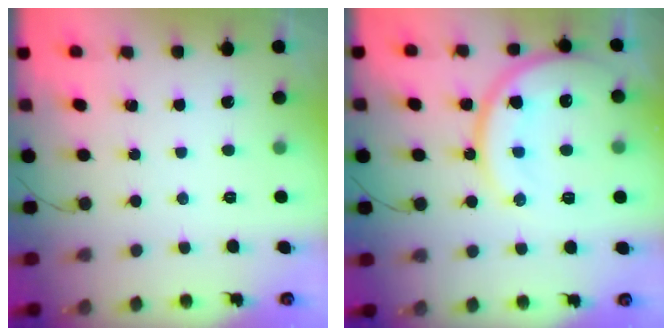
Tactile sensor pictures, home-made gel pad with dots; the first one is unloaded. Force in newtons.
{"total": 16.5, "press": 16.4, "slide": 1.6}